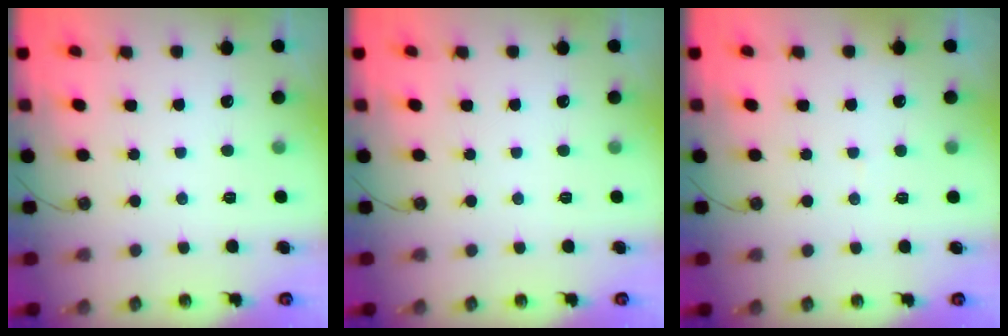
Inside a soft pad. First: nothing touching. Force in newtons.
{"total": 0.0}
{"total": 3.1, "press": 3.0, "slide": 0.3}